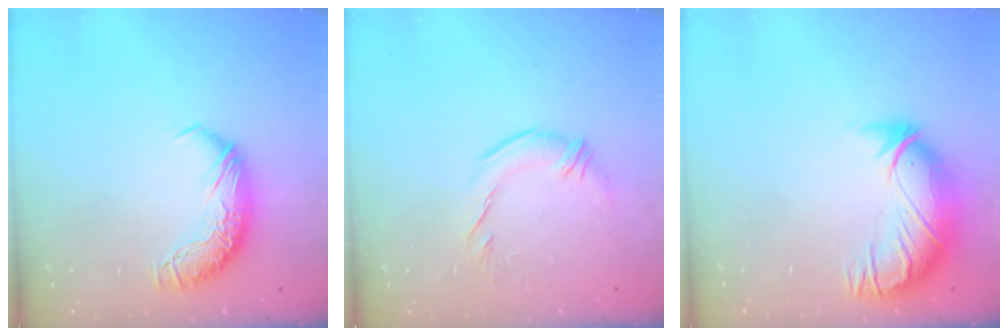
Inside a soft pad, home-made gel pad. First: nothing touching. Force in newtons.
{"total": 1.9, "press": 1.0, "slide": 1.7}
{"total": 2.9, "press": 0.4, "slide": 2.9}